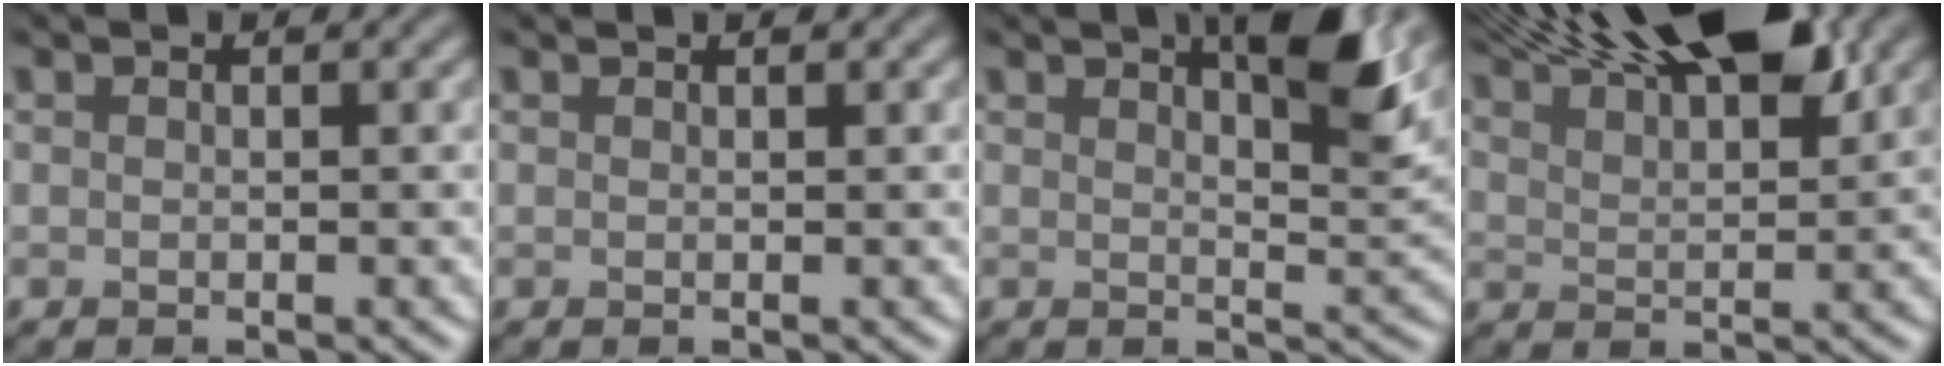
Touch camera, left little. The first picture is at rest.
{"total": 0.7, "force": [0.6, 0.3, 0.3], "torque": [0.013, -0.006, -0.002]}
{"total": 5.6, "force": [3.1, 1.2, 4.5], "torque": [-0.055, 0.003, 0.057]}
{"total": 13.4, "force": [9.3, 4.7, 8.5], "torque": [-0.126, 0.039, 0.117]}